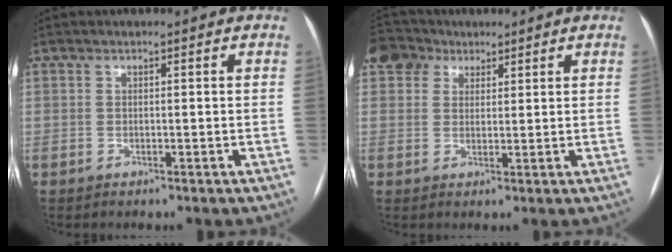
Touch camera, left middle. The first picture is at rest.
{"total": 5.4, "force": [3.8, 3.8, 0.8], "torque": [-0.026, 0.025, 0.074]}